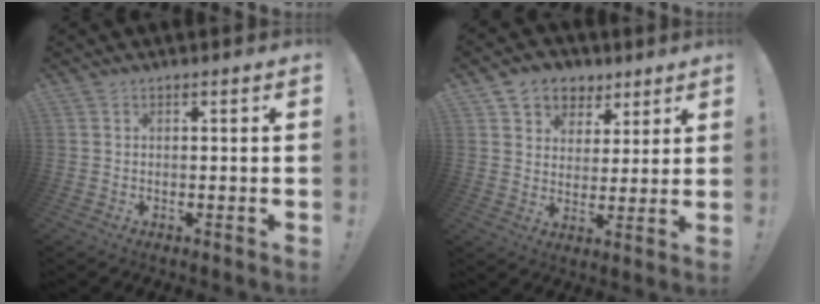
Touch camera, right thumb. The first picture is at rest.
{"total": 7.8, "force": [4.0, 6.6, 1.1], "torque": [-0.011, -0.025, 0.081]}